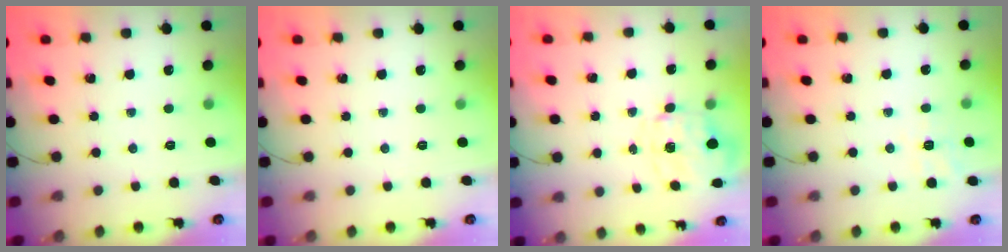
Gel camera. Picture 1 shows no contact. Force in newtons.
{"total": 0.0}
{"total": 2.5, "press": 2.3, "slide": 1.0}
{"total": 2.2, "press": 0.2, "slide": 2.2}